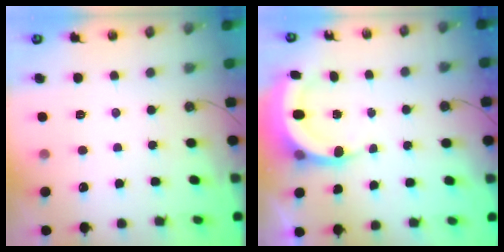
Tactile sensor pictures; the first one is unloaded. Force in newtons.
{"total": 6.0, "press": 5.9, "slide": 1.2}